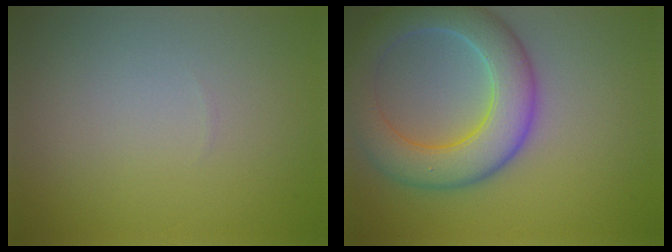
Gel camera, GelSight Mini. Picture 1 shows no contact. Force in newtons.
{"total": 7.7, "press": 7.7, "slide": 0.9}